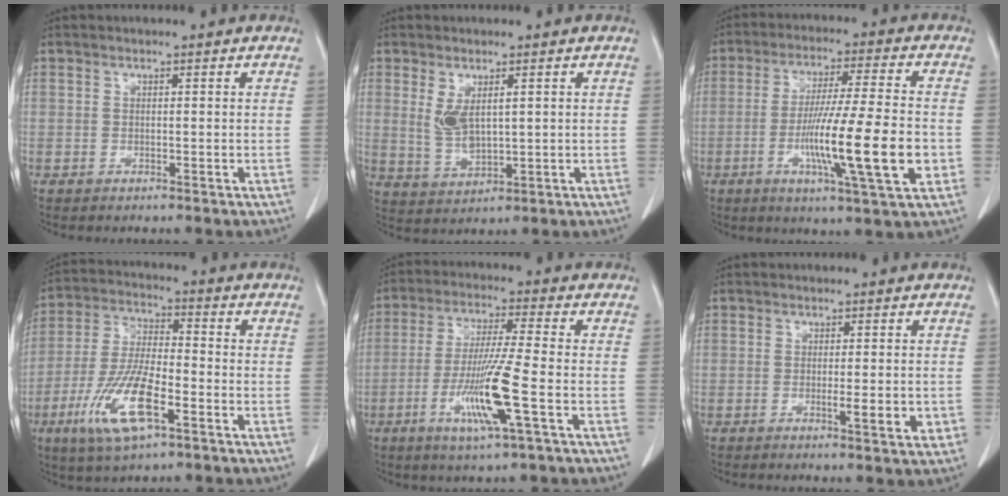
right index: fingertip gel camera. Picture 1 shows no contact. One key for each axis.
{"total": 4.8, "fx": 1.4, "fy": 1.8, "fz": 4.2, "tx": -0.087, "ty": -0.003, "tz": 0.040}
{"total": 15.2, "fx": -3.6, "fy": 0.2, "fz": 14.8, "tx": -0.256, "ty": -0.016, "tz": -0.062}
{"total": 12.5, "fx": -5.4, "fy": 3.3, "fz": 10.8, "tx": -0.225, "ty": -0.013, "tz": -0.101}
{"total": 11.4, "fx": -3.7, "fy": -0.5, "fz": 10.7, "tx": -0.213, "ty": -0.017, "tz": -0.070}
{"total": 3.9, "fx": -0.9, "fy": 0.7, "fz": 3.7, "tx": -0.053, "ty": -0.005, "tz": -0.008}